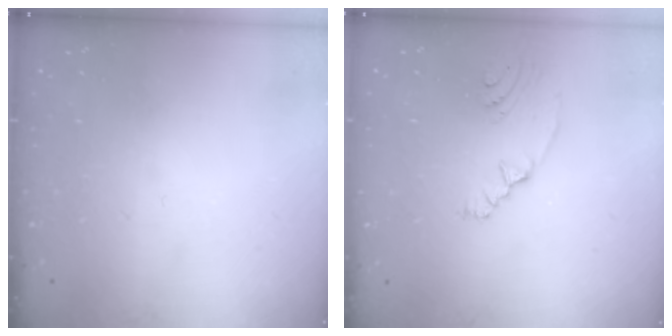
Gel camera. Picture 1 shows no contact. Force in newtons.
{"total": 5.0, "press": 2.2, "slide": 4.5}